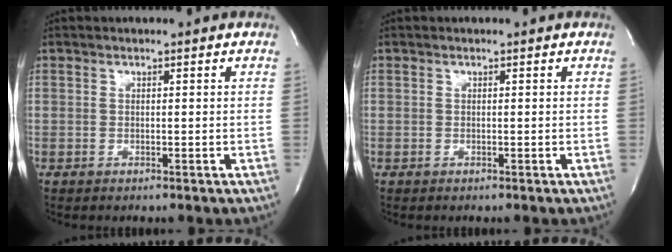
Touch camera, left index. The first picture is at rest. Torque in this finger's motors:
{"motor_torque": [-0.02, 0.00, 0.00, -0.01]}